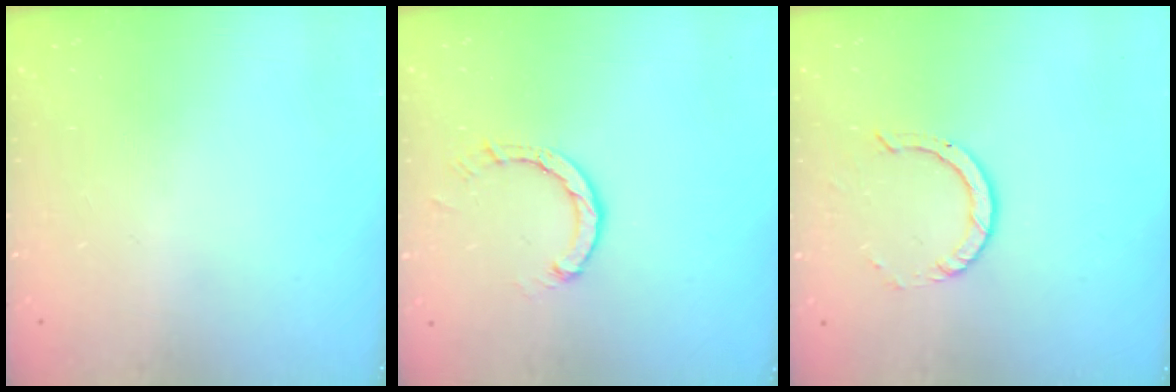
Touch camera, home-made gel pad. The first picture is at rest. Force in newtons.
{"total": 3.0, "press": 3.0, "slide": 0.3}
{"total": 4.0, "press": 4.0, "slide": 0.3}